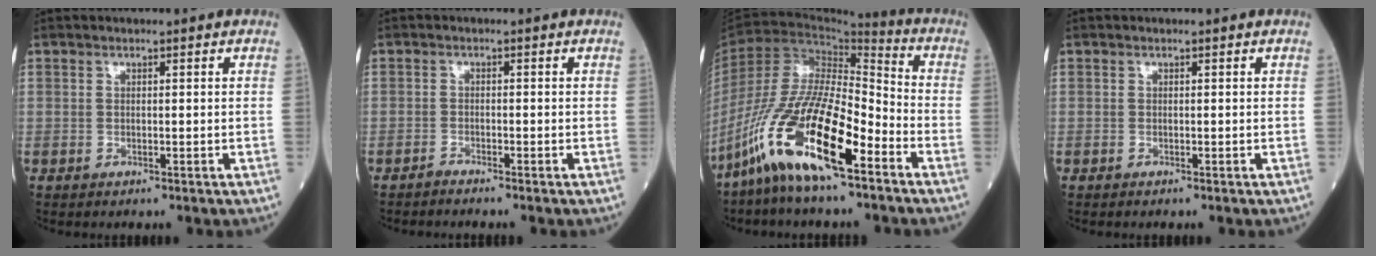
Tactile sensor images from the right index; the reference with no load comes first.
{"total": 1.1, "force": [-1.1, -0.3, 0.1], "torque": [-0.004, -0.002, -0.021]}
{"total": 18.0, "force": [-10.6, 3.4, 14.1], "torque": [-0.296, -0.018, -0.198]}
{"total": 0.0}